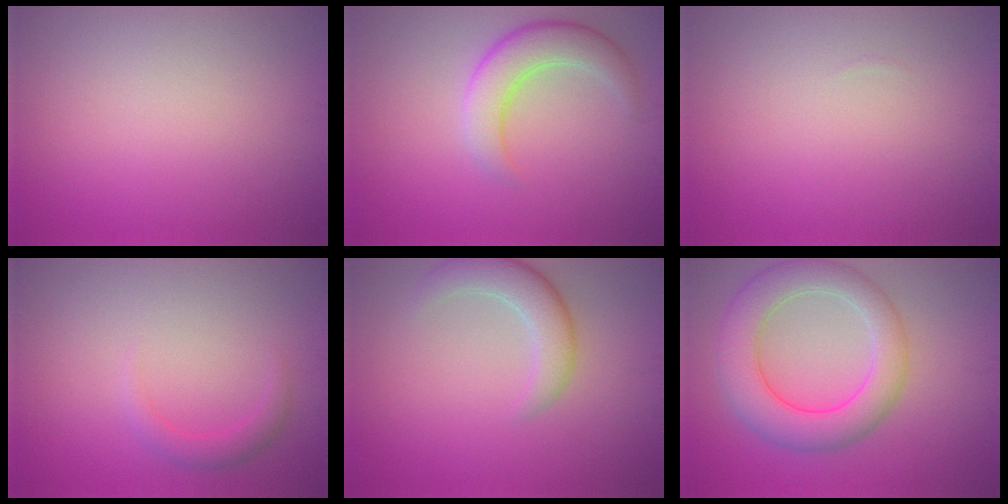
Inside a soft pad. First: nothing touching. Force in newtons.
{"total": 4.3, "press": 4.3, "slide": 0.3}
{"total": 0.0}
{"total": 1.6, "press": 1.6, "slide": 0.1}
{"total": 3.6, "press": 3.6, "slide": 0.3}
{"total": 6.7, "press": 6.7, "slide": 0.2}